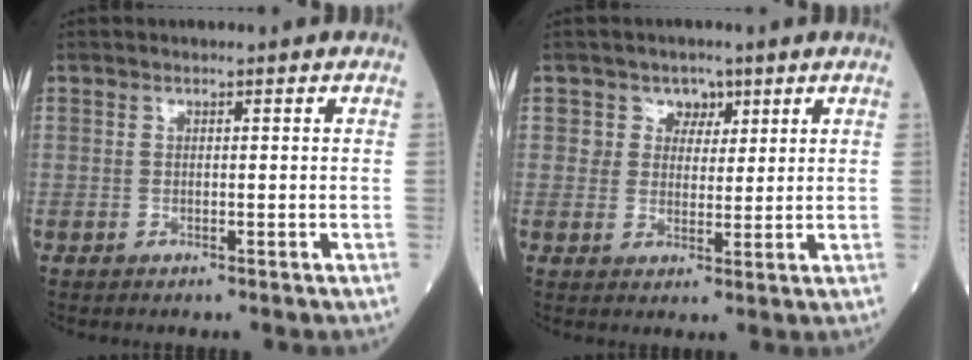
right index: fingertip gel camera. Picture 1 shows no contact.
{"total": 3.8, "force": [1.9, 3.3, 0.4], "torque": [0.006, 0.001, 0.026]}